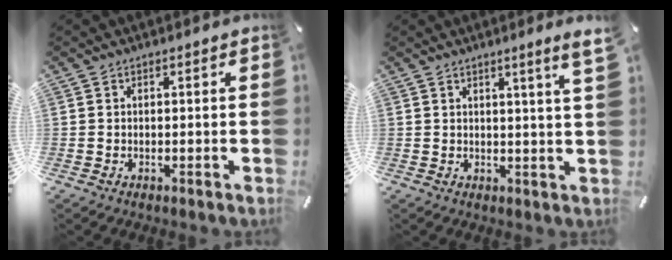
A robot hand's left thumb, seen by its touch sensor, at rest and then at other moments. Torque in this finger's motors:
{"motor_torque": [-0.03, -0.11, 0.19, -0.37, 0.09]}